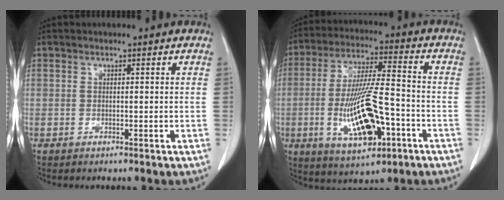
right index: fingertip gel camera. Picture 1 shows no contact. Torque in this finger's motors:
{"motor_torque": [2.14, 0.00, 0.41, 0.21]}